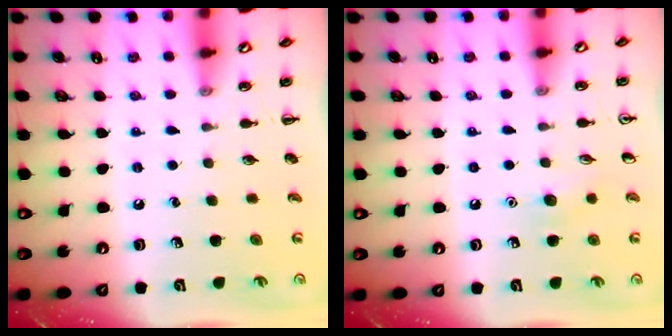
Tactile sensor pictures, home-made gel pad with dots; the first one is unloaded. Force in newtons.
{"total": 5.4, "press": 5.2, "slide": 1.6}